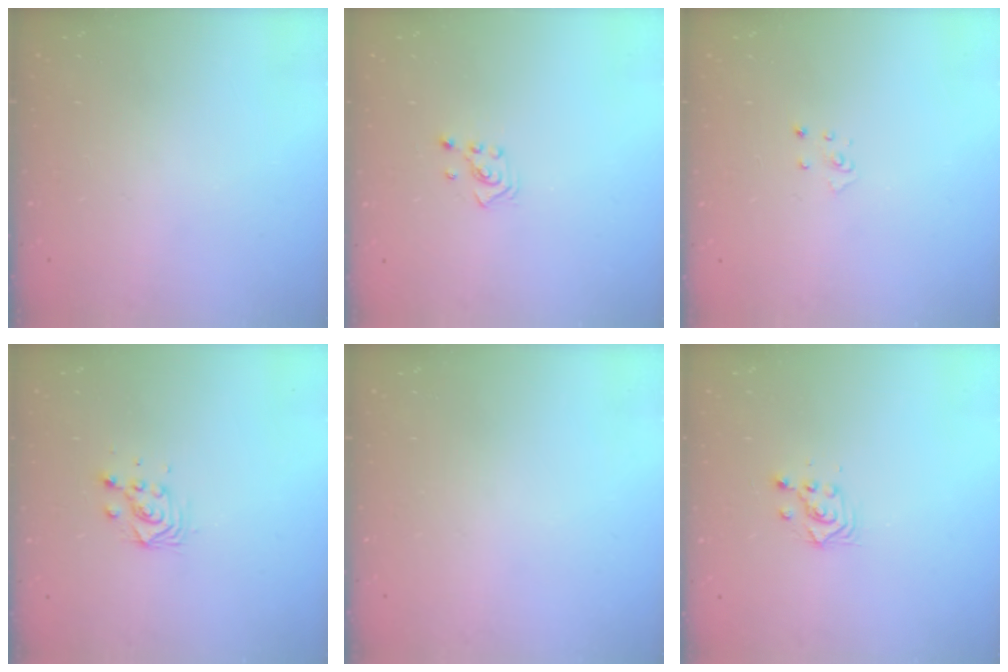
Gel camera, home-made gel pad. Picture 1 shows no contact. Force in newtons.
{"total": 2.1, "press": 2.1, "slide": 0.3}
{"total": 2.8, "press": 2.8, "slide": 0.3}
{"total": 4.8, "press": 4.8, "slide": 0.3}
{"total": 0.0}
{"total": 2.8, "press": 2.8, "slide": 0.2}